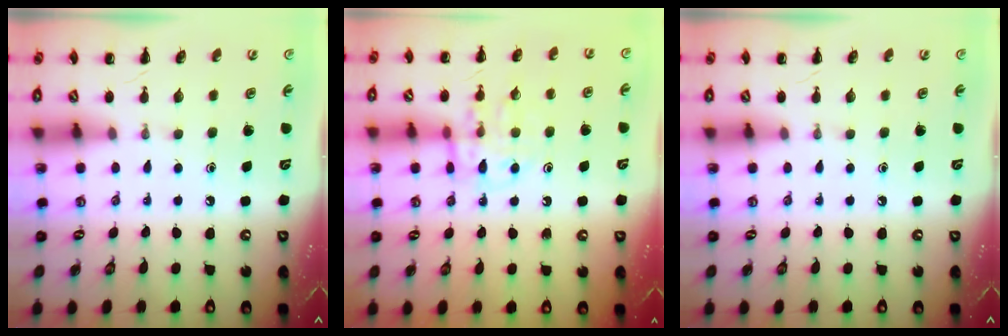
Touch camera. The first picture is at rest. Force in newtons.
{"total": 11.9, "press": 11.9, "slide": 1.3}
{"total": 0.0}